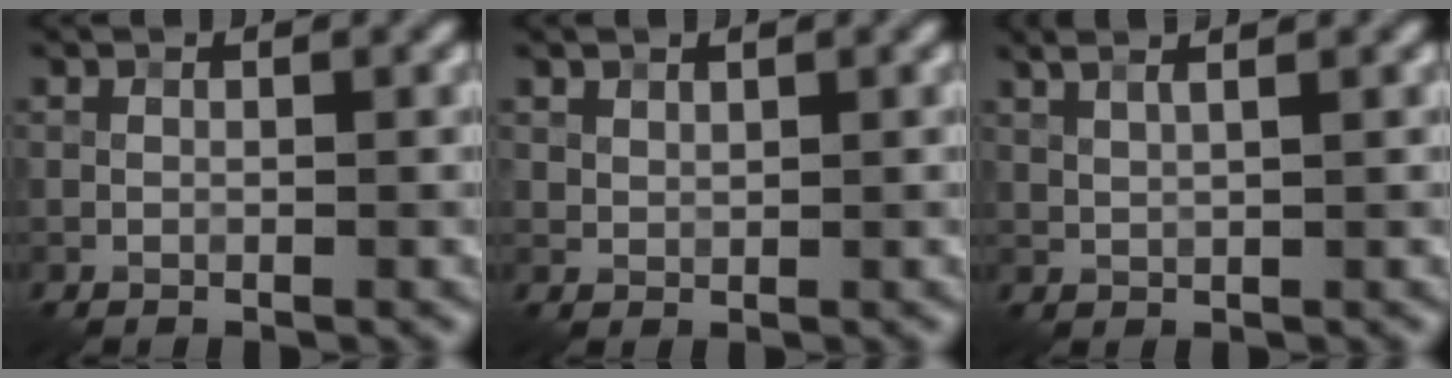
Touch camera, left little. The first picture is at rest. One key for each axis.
{"total": 1.0, "fx": 0.8, "fy": 0.5, "fz": 0.2, "tx": -0.006, "ty": -0.002, "tz": 0.020}
{"total": 4.3, "fx": 2.7, "fy": 1.8, "fz": 2.8, "tx": -0.036, "ty": 0.037, "tz": 0.024}